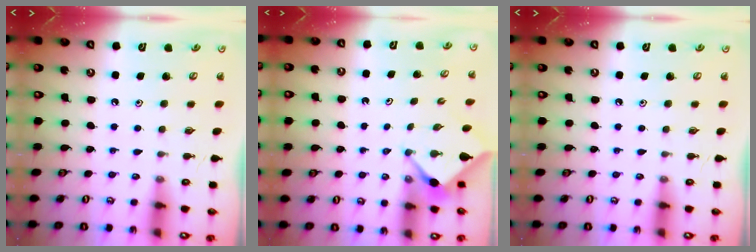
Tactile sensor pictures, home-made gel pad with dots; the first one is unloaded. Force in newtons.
{"total": 3.0, "press": 3.0, "slide": 0.4}
{"total": 0.0}